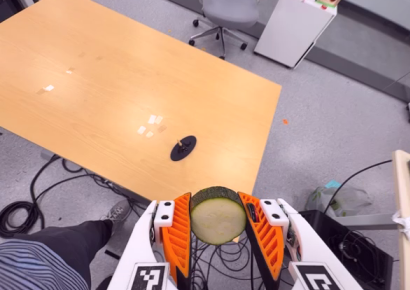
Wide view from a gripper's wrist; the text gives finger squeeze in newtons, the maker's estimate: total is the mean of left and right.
{"total": 12.6, "left": 11.6, "right": 13.5}